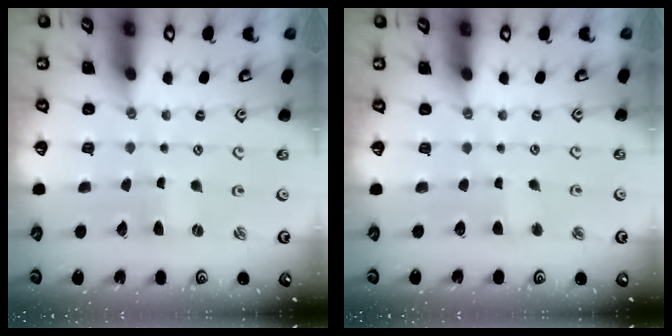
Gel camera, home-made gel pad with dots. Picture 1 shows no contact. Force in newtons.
{"total": 2.8, "press": 2.8, "slide": 0.3}